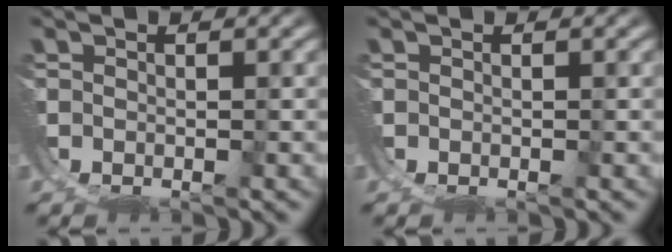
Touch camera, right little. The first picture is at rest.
{"total": 0.0}